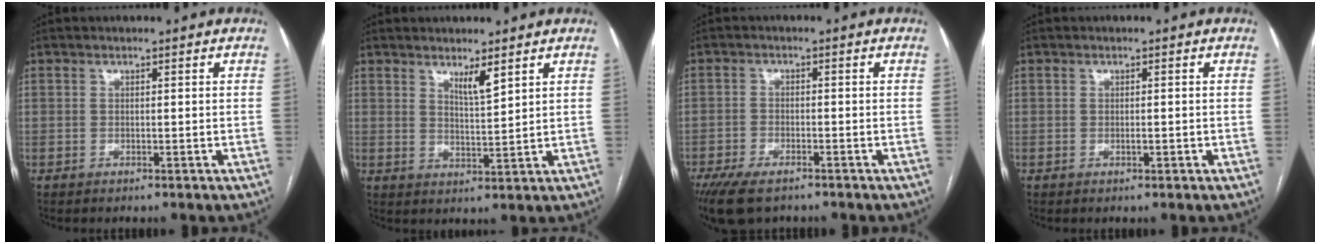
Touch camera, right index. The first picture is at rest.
{"total": 3.4, "force": [2.5, 0.2, 2.4], "torque": [-0.045, -0.012, 0.047]}
{"total": 8.0, "force": [-6.0, 3.0, 4.4], "torque": [-0.078, -0.011, -0.099]}
{"total": 0.7, "force": [-0.2, 0.2, 0.7], "torque": [-0.012, 0.000, -0.001]}